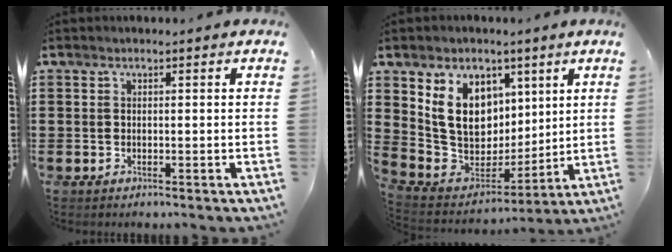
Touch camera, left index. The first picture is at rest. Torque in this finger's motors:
{"motor_torque": [2.14, 0.00, 1.05, 0.21]}